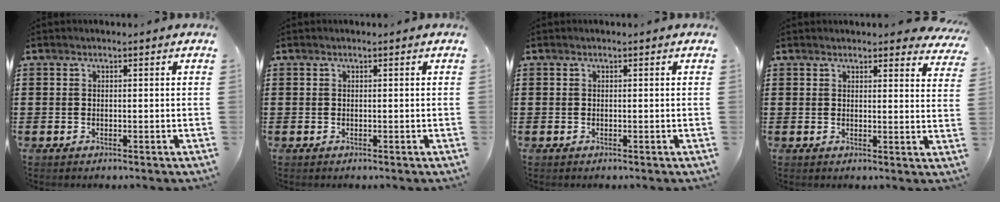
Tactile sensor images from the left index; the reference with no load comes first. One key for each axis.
{"total": 0.0}
{"total": 0.0}
{"total": 2.7, "fx": 2.6, "fy": 0.3, "fz": 0.6, "tx": -0.004, "ty": -0.013, "tz": 0.046}